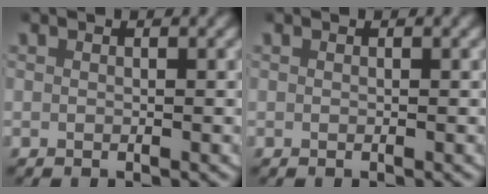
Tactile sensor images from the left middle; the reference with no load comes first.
{"total": 0.0}